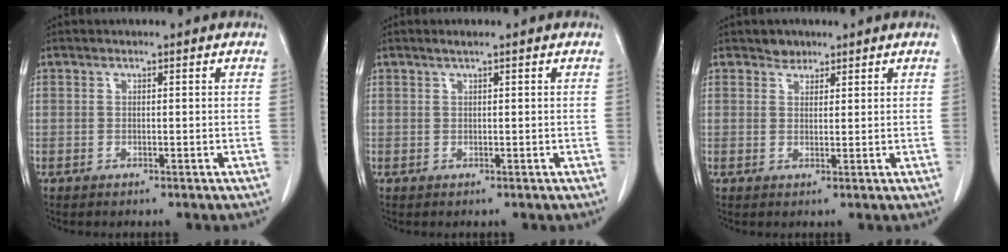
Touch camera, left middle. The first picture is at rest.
{"total": 0.8, "force": [0.6, -0.1, 0.6], "torque": [-0.015, 0.004, 0.014]}
{"total": 1.8, "force": [1.4, 1.1, 0.1], "torque": [0.003, 0.001, 0.021]}